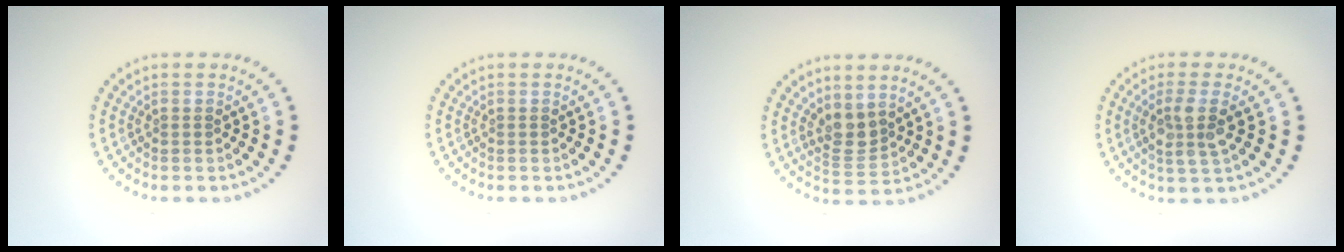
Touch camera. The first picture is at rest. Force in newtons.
{"total": 0.0}
{"total": 2.7, "press": 2.2, "slide": 1.6}
{"total": 3.0, "press": 2.7, "slide": 1.3}